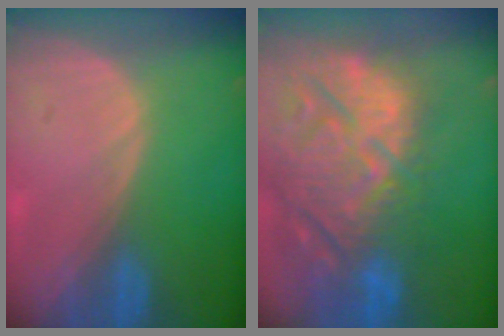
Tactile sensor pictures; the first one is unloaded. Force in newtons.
{"total": 15.3, "press": 13.0, "slide": 8.0}